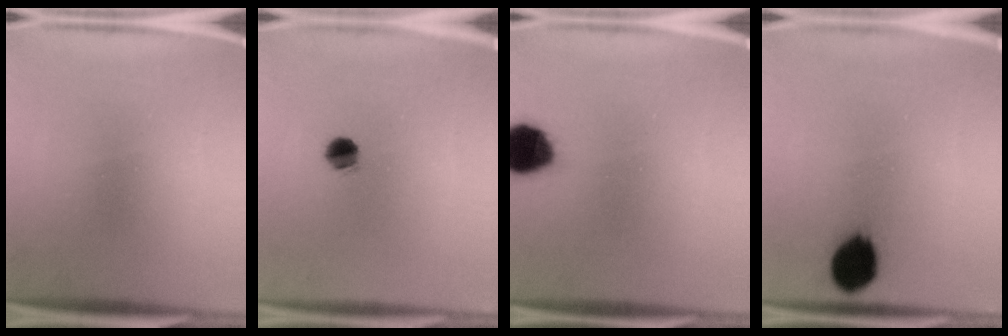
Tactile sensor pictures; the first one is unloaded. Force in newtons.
{"total": 4.0}
{"total": 11.1}
{"total": 10.1}